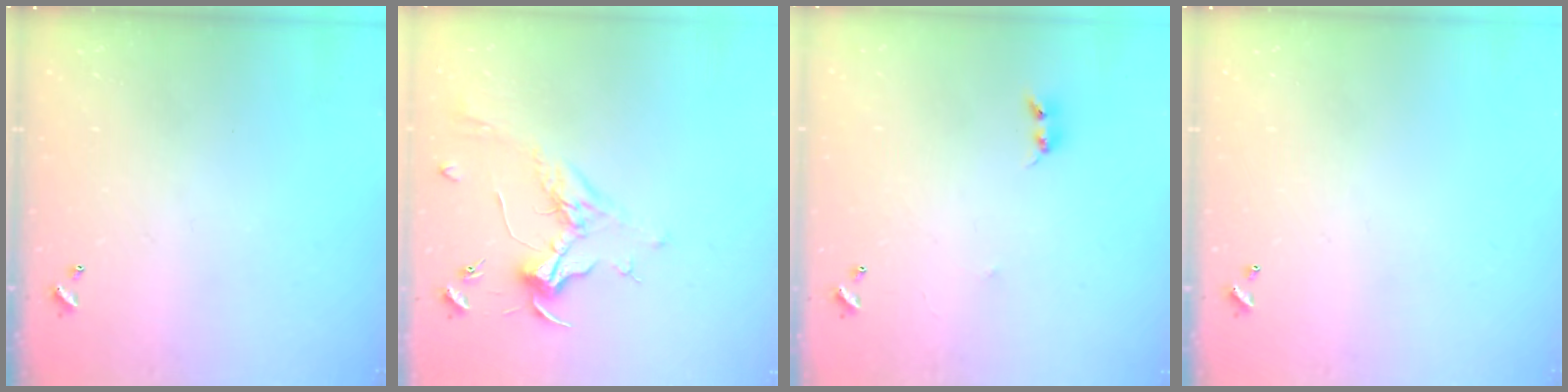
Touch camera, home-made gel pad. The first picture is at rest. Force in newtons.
{"total": 2.0, "press": 1.9, "slide": 0.7}
{"total": 2.7, "press": 2.7, "slide": 0.3}
{"total": 0.0}